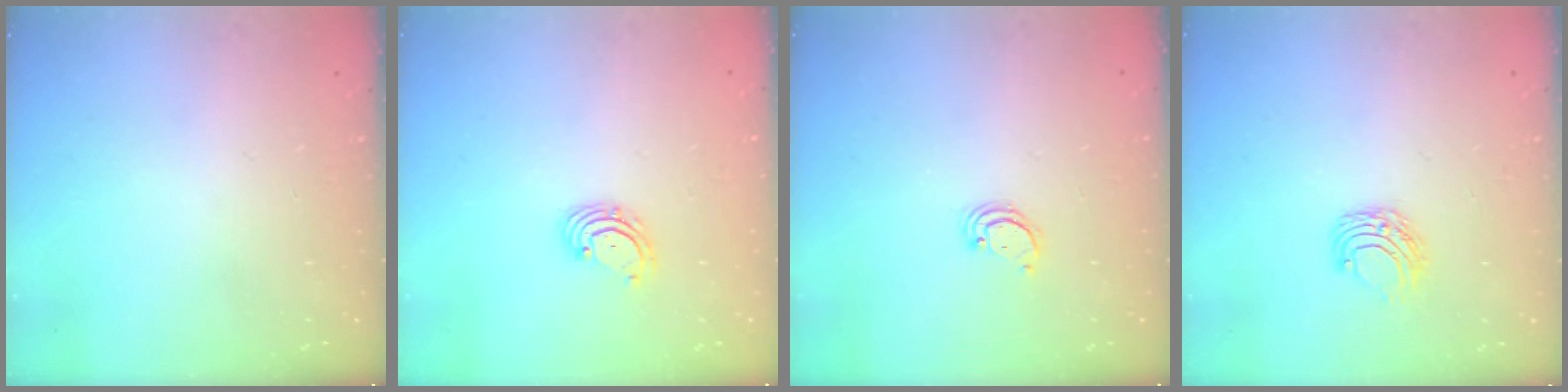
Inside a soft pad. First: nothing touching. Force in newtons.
{"total": 2.7, "press": 2.7, "slide": 0.6}
{"total": 2.2, "press": 2.2, "slide": 0.2}
{"total": 6.7, "press": 6.7, "slide": 0.5}